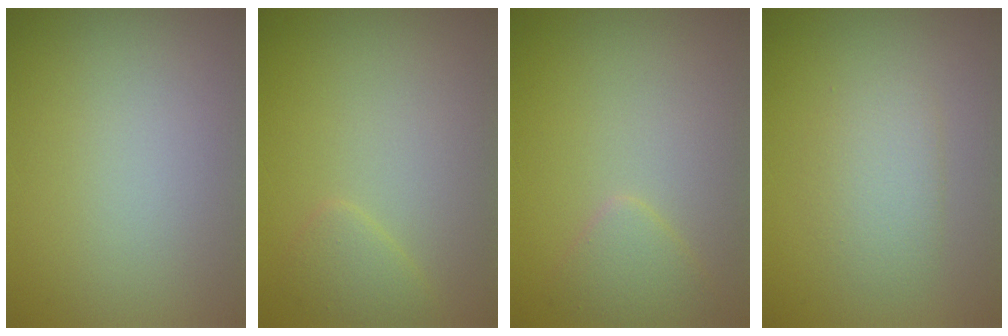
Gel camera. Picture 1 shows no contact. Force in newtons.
{"total": 1.4, "press": 1.4, "slide": 0.1}
{"total": 1.7, "press": 1.7, "slide": 0.1}
{"total": 2.3, "press": 2.2, "slide": 0.1}